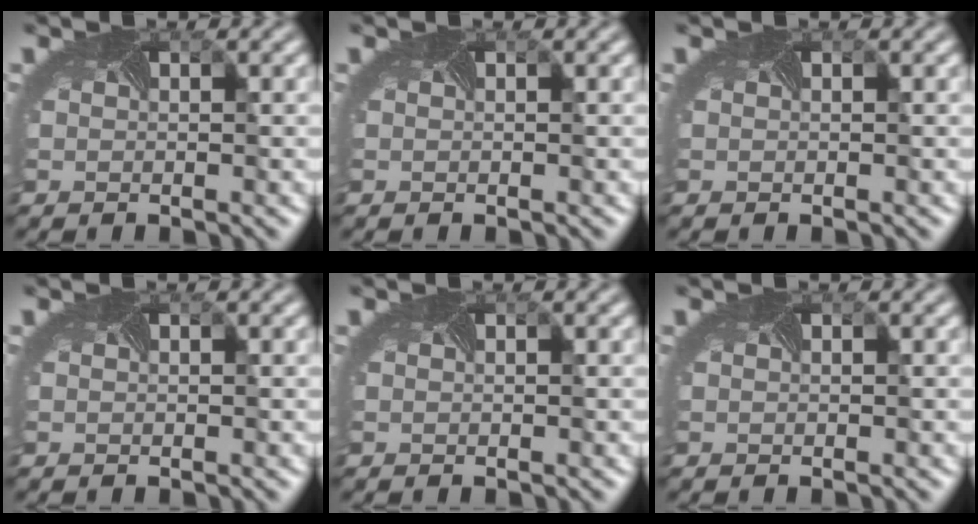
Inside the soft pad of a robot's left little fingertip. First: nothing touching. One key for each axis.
{"total": 0.0}
{"total": 0.0}
{"total": 0.0}
{"total": 0.0}
{"total": 0.0}